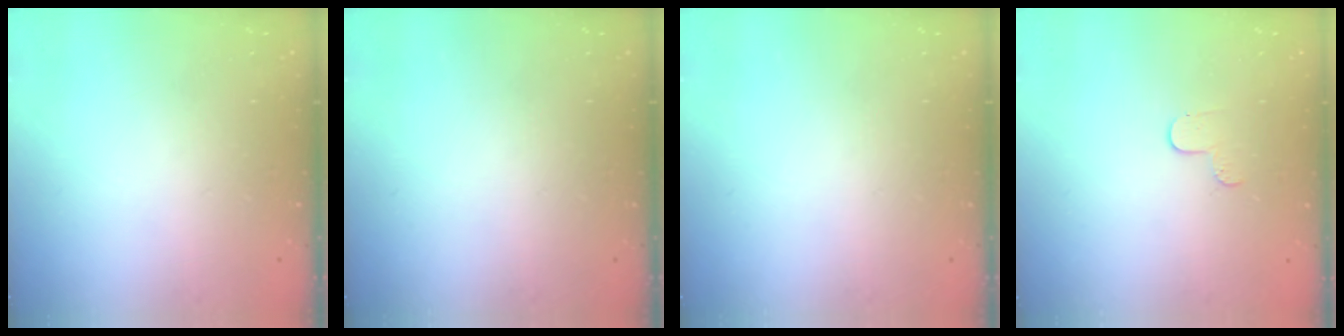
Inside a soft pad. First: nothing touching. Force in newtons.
{"total": 0.0}
{"total": 0.0}
{"total": 4.3, "press": 4.2, "slide": 0.5}